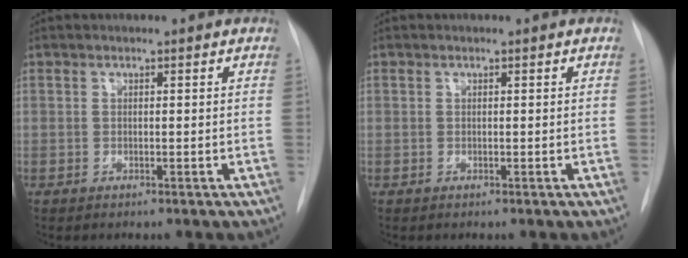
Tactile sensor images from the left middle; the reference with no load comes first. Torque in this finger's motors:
{"motor_torque": [0.11, -0.14, 0.04, 0.01]}